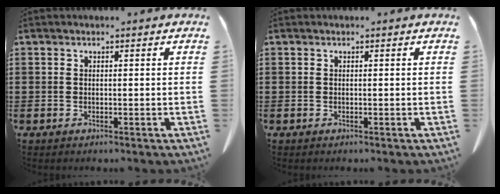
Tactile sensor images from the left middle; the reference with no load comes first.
{"total": 0.0}